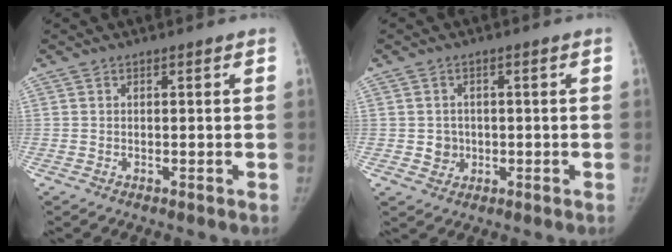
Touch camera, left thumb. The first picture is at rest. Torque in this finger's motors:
{"motor_torque": [-0.08, 0.08, 0.16, -0.16, 0.00]}